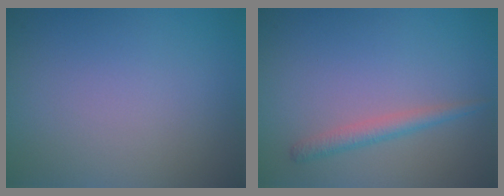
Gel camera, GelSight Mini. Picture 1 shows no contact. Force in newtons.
{"total": 1.8, "press": 1.8, "slide": 0.1}